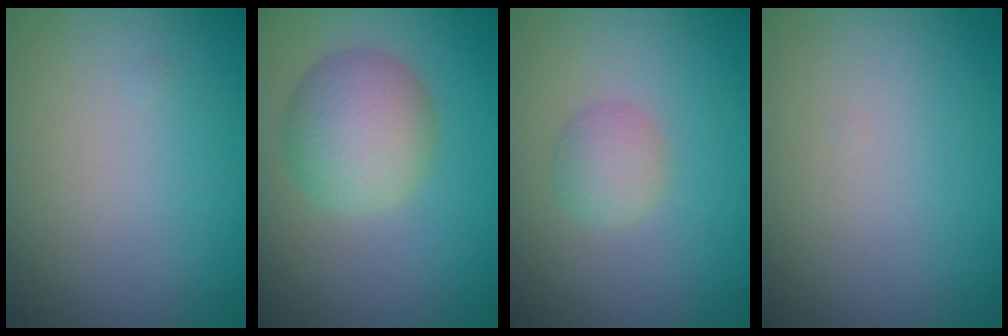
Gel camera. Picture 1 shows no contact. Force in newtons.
{"total": 5.1, "press": 5.1, "slide": 0.1}
{"total": 1.9, "press": 1.9, "slide": 0.0}
{"total": 0.0}